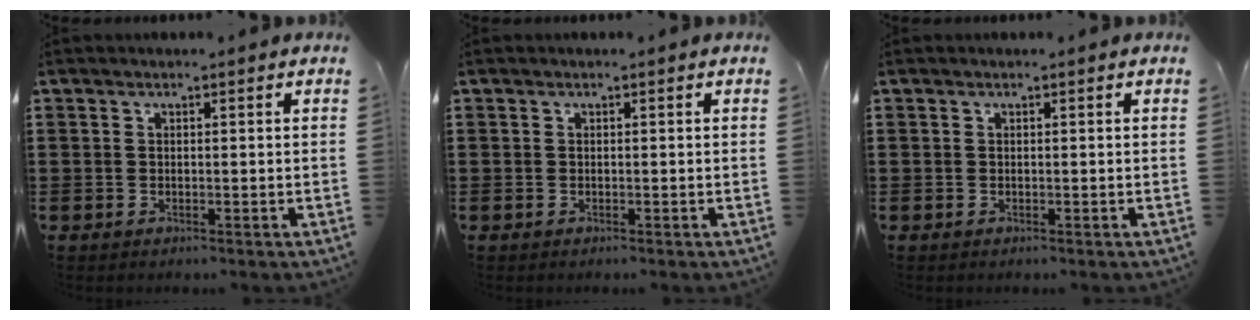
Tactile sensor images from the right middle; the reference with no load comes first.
{"total": 0.0}
{"total": 0.0}